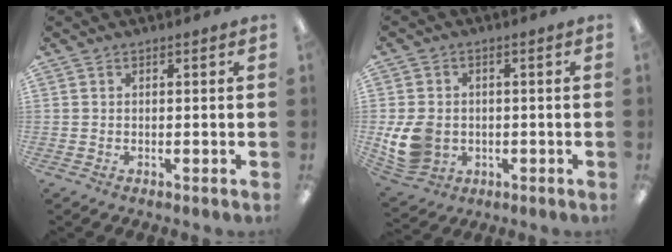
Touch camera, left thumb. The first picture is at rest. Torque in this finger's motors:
{"motor_torque": [0.07, 0.47, 0.11, -0.10, 0.06]}